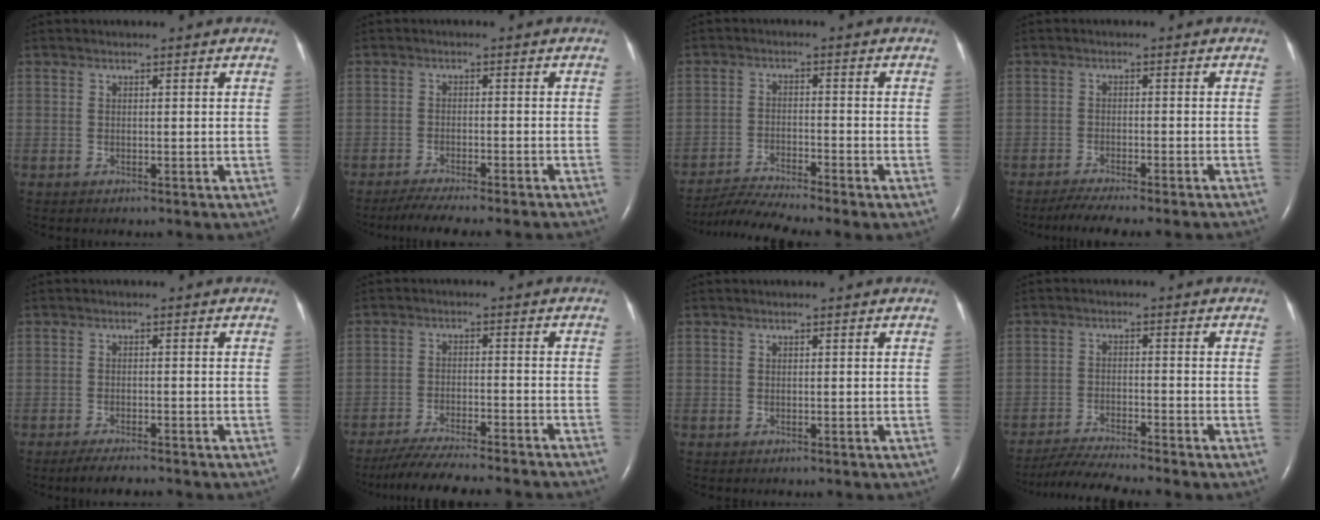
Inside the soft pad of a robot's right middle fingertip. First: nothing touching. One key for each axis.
{"total": 9.0, "fx": -7.9, "fy": -0.3, "fz": 4.3, "tx": -0.051, "ty": -0.018, "tz": -0.119}
{"total": 6.6, "fx": -6.0, "fy": -1.8, "fz": 2.1, "tx": -0.043, "ty": -0.019, "tz": -0.111}
{"total": 7.7, "fx": -6.7, "fy": -0.5, "fz": 3.8, "tx": -0.047, "ty": -0.015, "tz": -0.103}
{"total": 3.9, "fx": -3.3, "fy": 0.3, "fz": 2.0, "tx": -0.039, "ty": -0.010, "tz": -0.050}
{"total": 14.5, "fx": -12.9, "fy": 0.2, "fz": 6.6, "tx": -0.099, "ty": -0.025, "tz": -0.194}
{"total": 0.0}
{"total": 7.5, "fx": -6.7, "fy": -1.6, "fz": 3.0, "tx": -0.050, "ty": -0.025, "tz": -0.117}